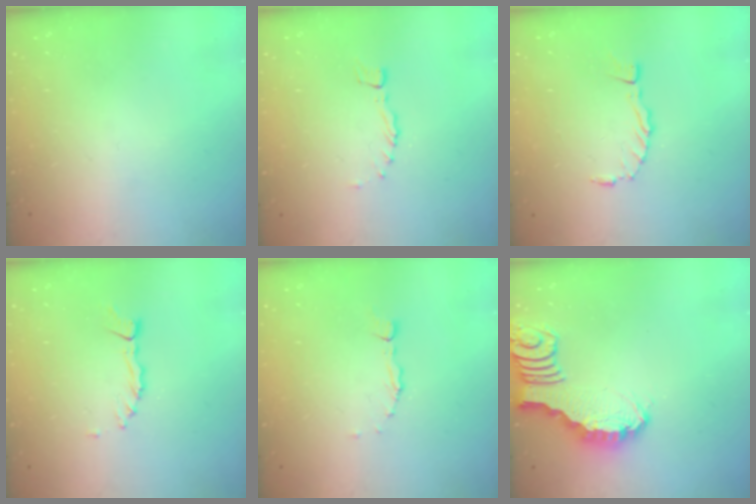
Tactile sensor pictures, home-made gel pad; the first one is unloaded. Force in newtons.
{"total": 0.0}
{"total": 0.0}
{"total": 0.9, "press": 0.9, "slide": 0.1}
{"total": 1.0, "press": 1.0, "slide": 0.2}
{"total": 2.4, "press": 2.4, "slide": 0.2}